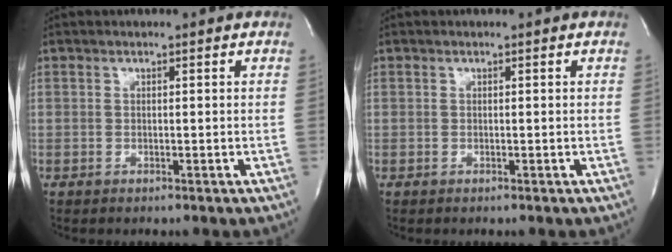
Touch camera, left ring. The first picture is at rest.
{"total": 0.0}